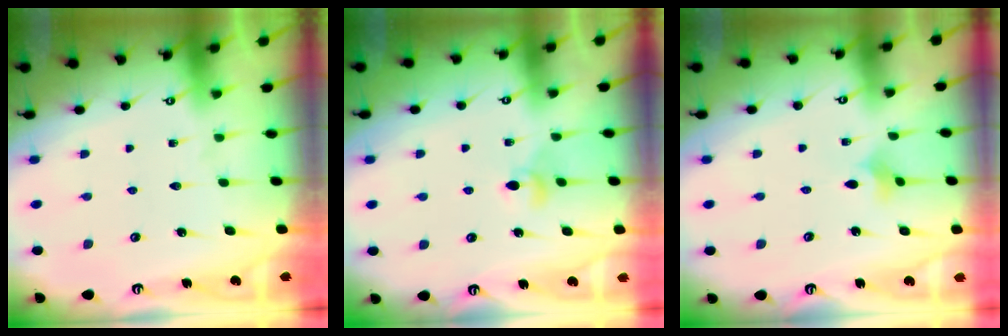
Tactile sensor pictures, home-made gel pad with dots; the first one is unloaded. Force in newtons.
{"total": 4.0, "press": 3.9, "slide": 0.6}
{"total": 2.4, "press": 2.4, "slide": 0.5}